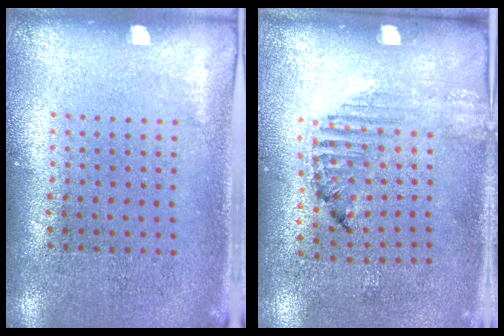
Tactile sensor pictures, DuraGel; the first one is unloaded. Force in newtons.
{"total": 1.2, "press": 1.2, "slide": 0.4}